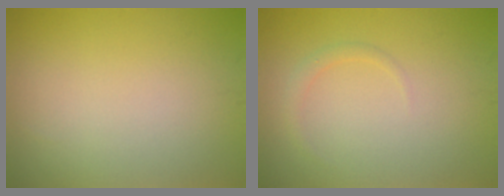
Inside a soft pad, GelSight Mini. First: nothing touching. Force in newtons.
{"total": 1.0, "press": 1.0, "slide": 0.1}